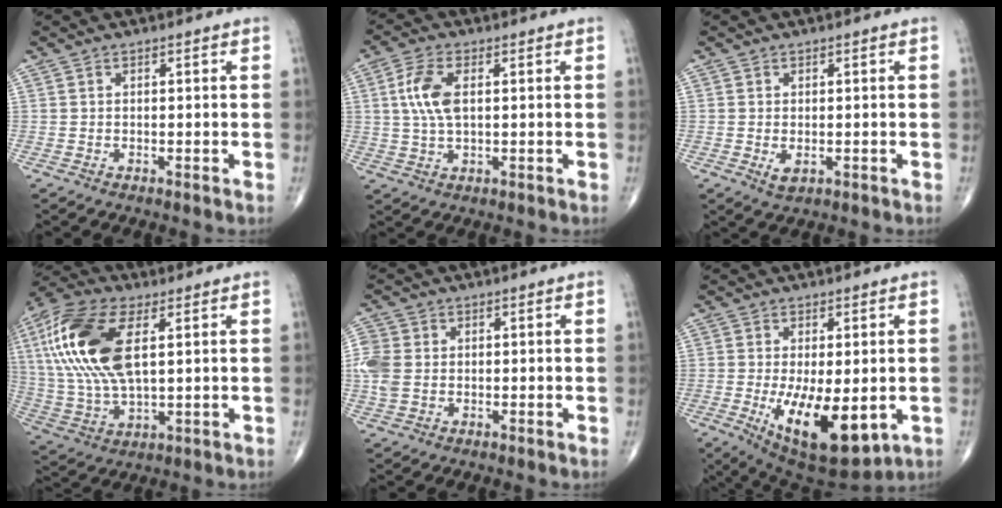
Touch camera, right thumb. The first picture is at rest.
{"total": 7.1, "force": [1.4, 3.4, 6.1], "torque": [-0.138, 0.003, 0.026]}
{"total": 2.1, "force": [-0.4, 1.2, 1.6], "torque": [-0.026, -0.005, -0.001]}
{"total": 20.5, "force": [5.3, 9.5, 17.4], "torque": [-0.379, -0.003, 0.096]}
{"total": 6.1, "force": [0.1, 4.8, 3.7], "torque": [-0.099, 0.006, -0.002]}
{"total": 14.3, "force": [-3.2, 6.0, 12.6], "torque": [-0.201, -0.027, -0.029]}